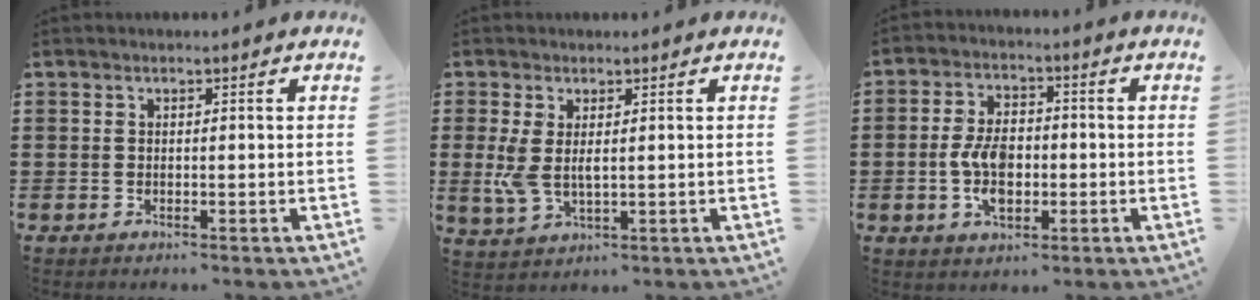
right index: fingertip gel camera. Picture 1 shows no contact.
{"total": 4.6, "force": [0.7, 2.2, 4.0], "torque": [-0.102, -0.004, 0.008]}
{"total": 6.9, "force": [-1.1, 4.0, 5.5], "torque": [-0.112, 0.002, -0.026]}